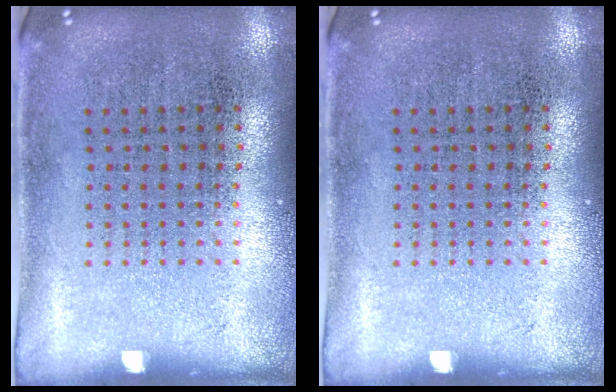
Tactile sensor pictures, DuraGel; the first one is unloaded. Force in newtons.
{"total": 0.0}